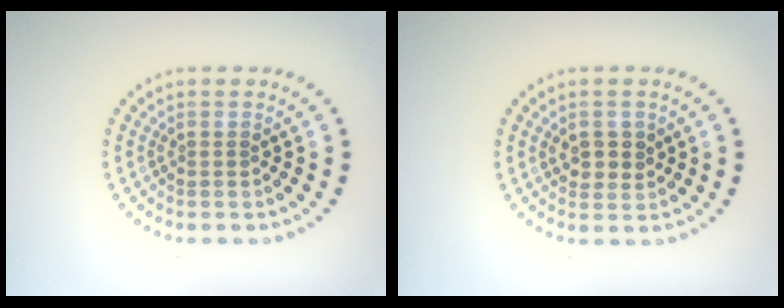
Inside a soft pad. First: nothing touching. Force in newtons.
{"total": 2.3, "press": 2.2, "slide": 0.6}